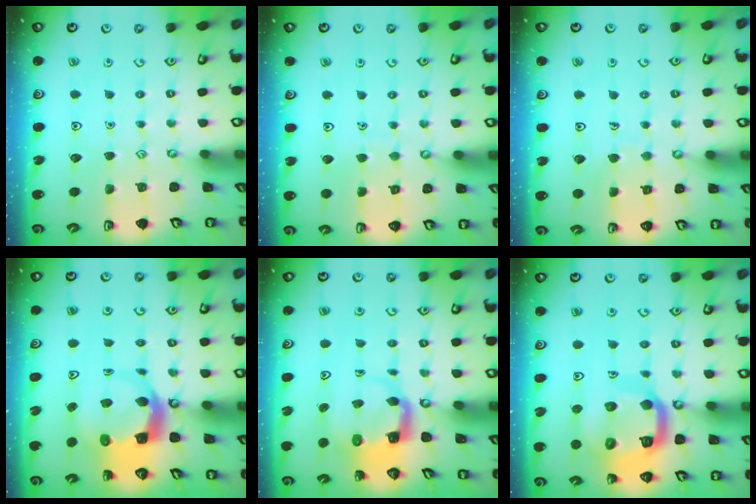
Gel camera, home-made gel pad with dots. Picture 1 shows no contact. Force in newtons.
{"total": 3.3, "press": 3.3, "slide": 0.3}
{"total": 5.2, "press": 5.2, "slide": 0.3}
{"total": 6.0, "press": 5.9, "slide": 0.7}
{"total": 3.9, "press": 3.9, "slide": 0.4}
{"total": 15.6, "press": 15.5, "slide": 1.8}